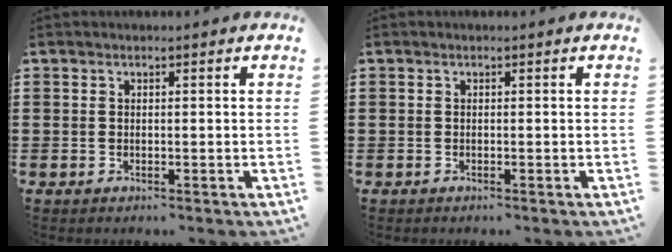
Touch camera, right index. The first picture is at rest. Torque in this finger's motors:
{"motor_torque": [-0.19, 0.32, -0.02, -0.01]}